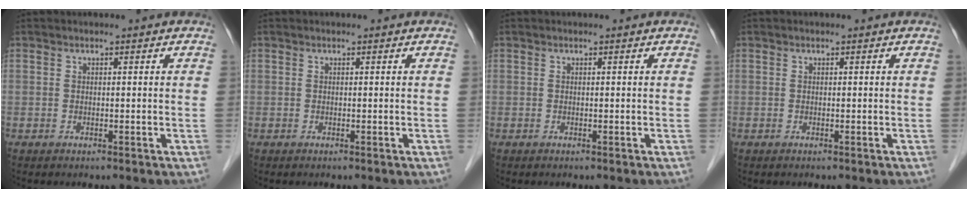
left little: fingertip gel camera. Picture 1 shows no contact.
{"total": 0.0}
{"total": 0.0}
{"total": 0.0}